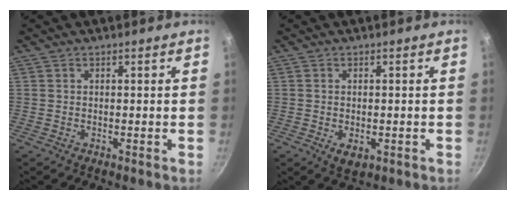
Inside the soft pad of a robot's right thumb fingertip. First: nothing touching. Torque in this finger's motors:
{"motor_torque": [-0.22, 0.21, 0.16, 0.34, 0.01]}